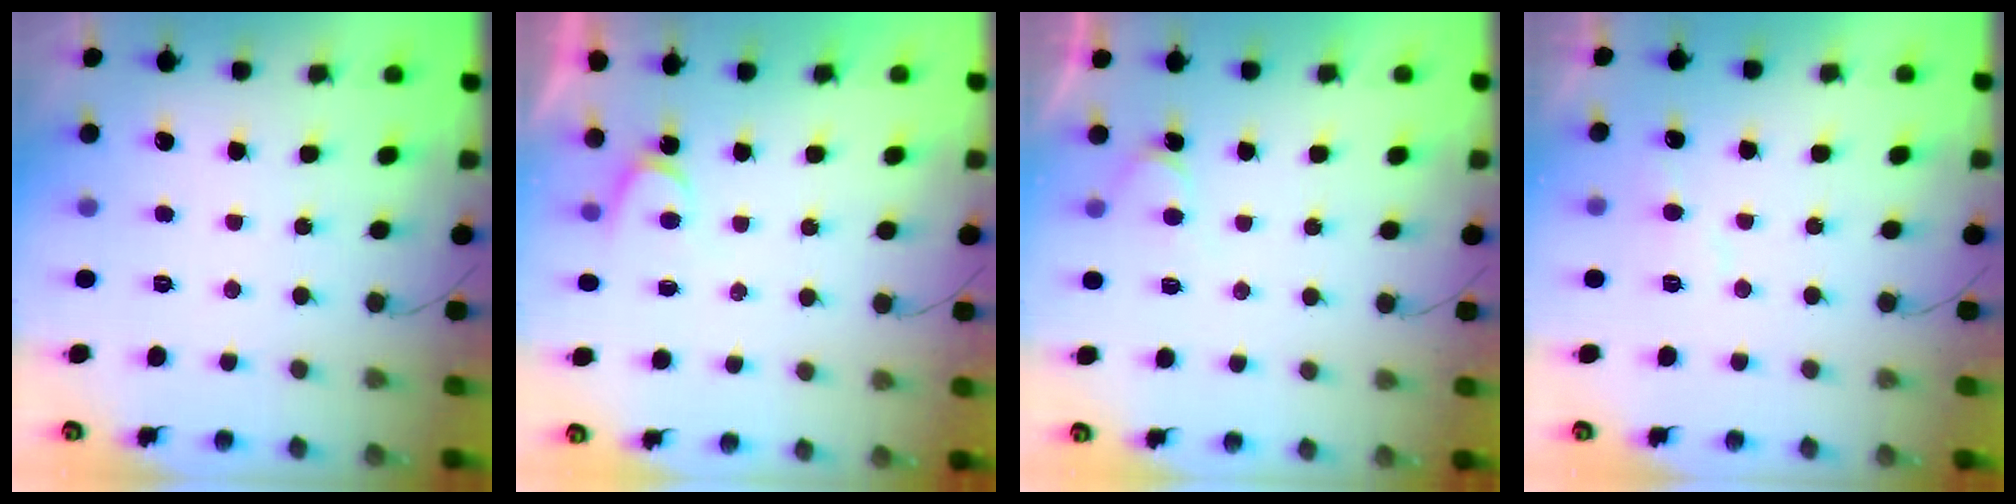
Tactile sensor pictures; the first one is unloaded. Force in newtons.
{"total": 3.7, "press": 3.7, "slide": 0.3}
{"total": 3.8, "press": 3.8, "slide": 0.3}
{"total": 6.8, "press": 6.8, "slide": 0.5}